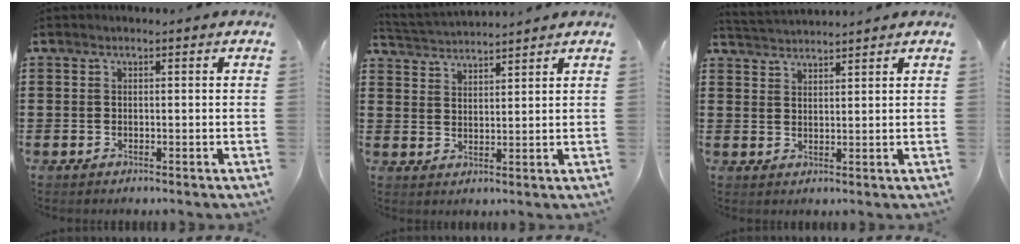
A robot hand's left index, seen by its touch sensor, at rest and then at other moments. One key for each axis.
{"total": 2.6, "fx": 2.6, "fy": -0.1, "fz": -0.2, "tx": -0.009, "ty": -0.012, "tz": 0.045}
{"total": 2.2, "fx": 2.2, "fy": -0.2, "fz": -0.3, "tx": -0.002, "ty": -0.007, "tz": 0.042}